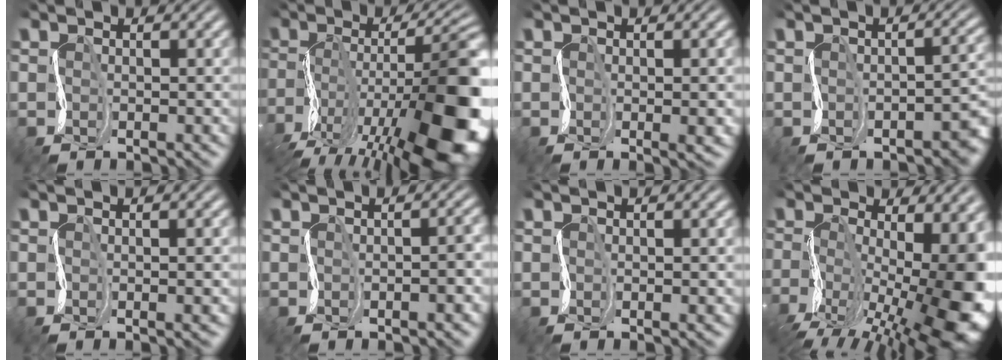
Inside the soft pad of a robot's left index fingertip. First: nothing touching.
{"total": 18.1, "force": [-6.8, 8.6, 14.3], "torque": [-0.221, 0.015, -0.106]}
{"total": 2.9, "force": [-0.1, 0.9, 2.8], "torque": [-0.033, -0.001, 0.004]}
{"total": 4.2, "force": [-2.3, 1.4, 3.3], "torque": [-0.031, 0.004, -0.030]}
{"total": 3.1, "force": [-0.1, 1.3, 2.8], "torque": [-0.019, 0.006, 0.001]}
{"total": 3.2, "force": [-0.9, 1.2, 2.8], "torque": [-0.014, 0.014, -0.009]}
{"total": 1.4, "force": [0.0, 0.4, 1.3], "torque": [-0.012, 0.001, 0.002]}
{"total": 15.4, "force": [-4.2, 7.3, 12.9], "torque": [-0.207, -0.015, -0.058]}